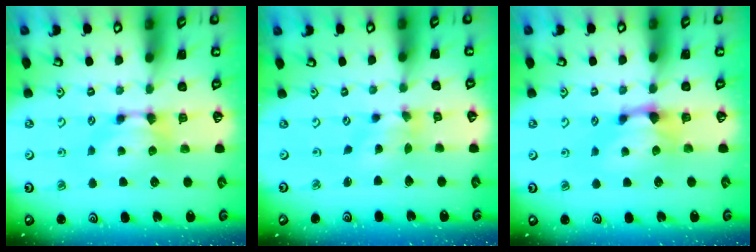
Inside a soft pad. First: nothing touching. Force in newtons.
{"total": 1.9, "press": 1.4, "slide": 1.3}
{"total": 1.0, "press": 0.3, "slide": 1.0}